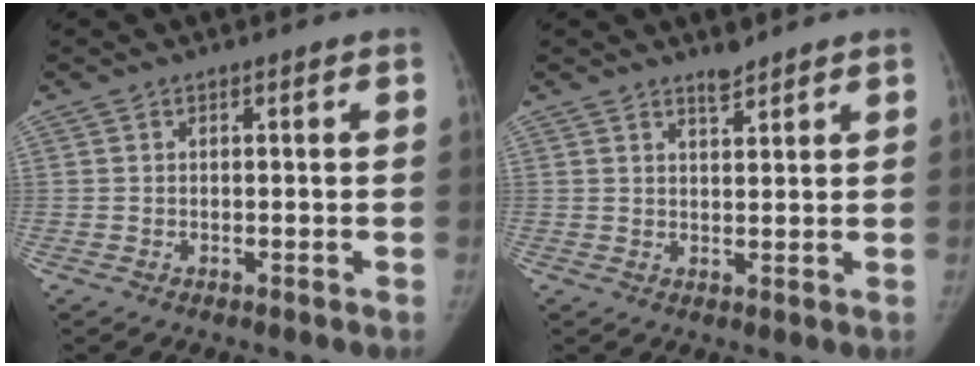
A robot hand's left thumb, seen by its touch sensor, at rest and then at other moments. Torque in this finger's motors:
{"motor_torque": [0.27, -0.13, 0.60, -0.45, 0.06]}